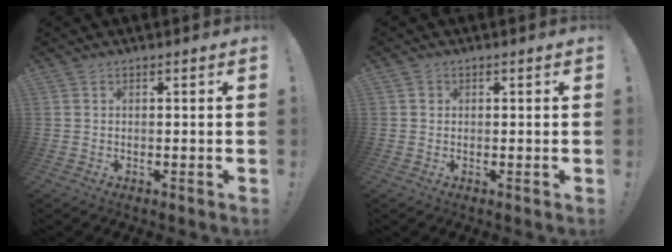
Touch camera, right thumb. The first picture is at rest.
{"total": 1.0, "force": [0.2, 1.0, 0.4], "torque": [0.000, 0.001, 0.002]}